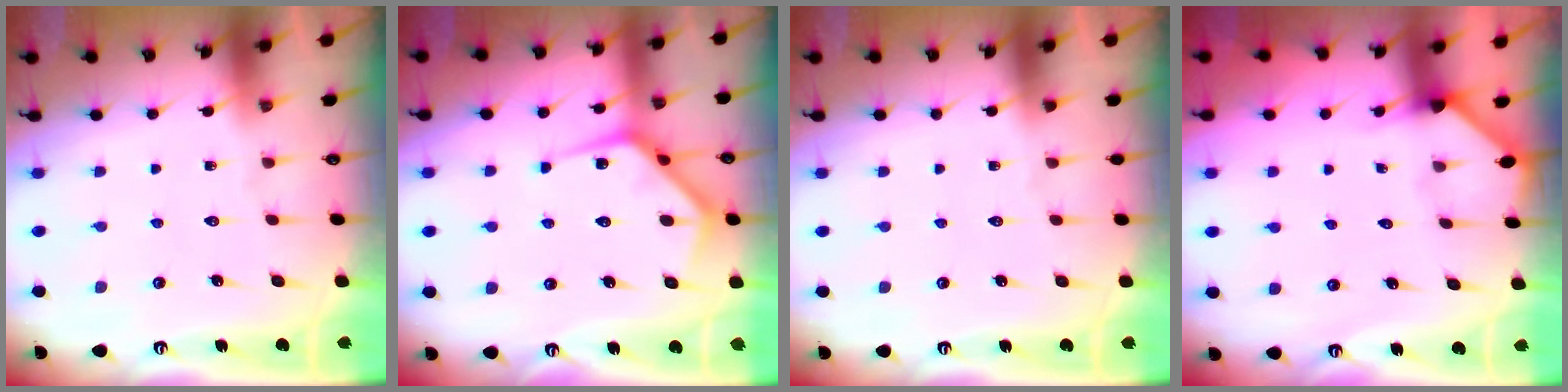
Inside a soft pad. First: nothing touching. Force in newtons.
{"total": 9.8, "press": 9.8, "slide": 0.5}
{"total": 0.0}
{"total": 1.9, "press": 1.9, "slide": 0.2}